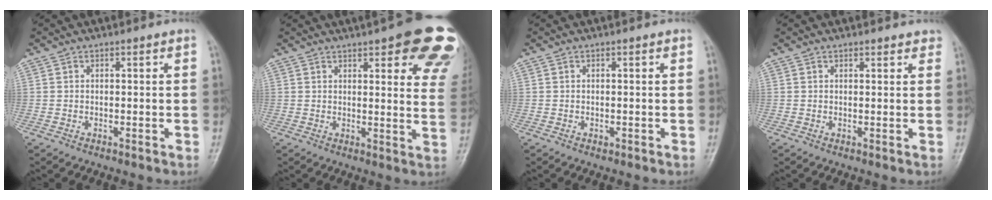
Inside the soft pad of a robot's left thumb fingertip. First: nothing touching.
{"total": 20.1, "force": [12.4, 5.9, 14.7], "torque": [-0.147, -0.033, 0.130]}
{"total": 0.6, "force": [-0.1, 0.4, 0.4], "torque": [-0.002, 0.001, -0.002]}
{"total": 1.8, "force": [1.5, 0.7, 0.7], "torque": [0.007, -0.002, 0.013]}